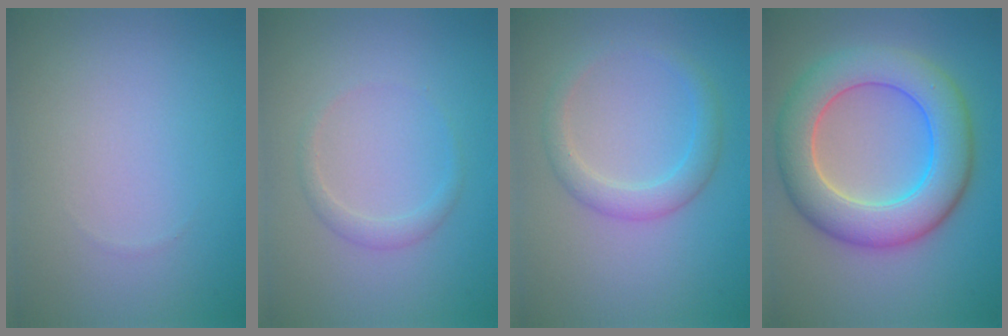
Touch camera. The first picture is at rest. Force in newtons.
{"total": 1.4, "press": 1.4, "slide": 0.1}
{"total": 2.5, "press": 2.5, "slide": 0.1}
{"total": 8.5, "press": 8.5, "slide": 0.5}